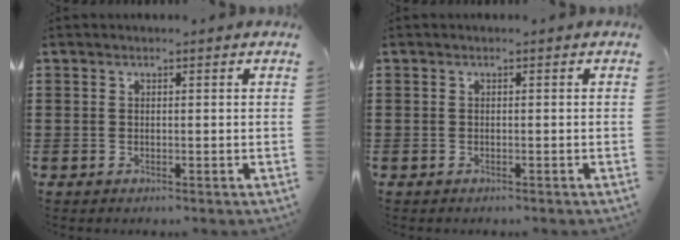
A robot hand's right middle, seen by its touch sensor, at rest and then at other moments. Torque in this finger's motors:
{"motor_torque": [0.90, -1.08, 0.11, 0.03]}